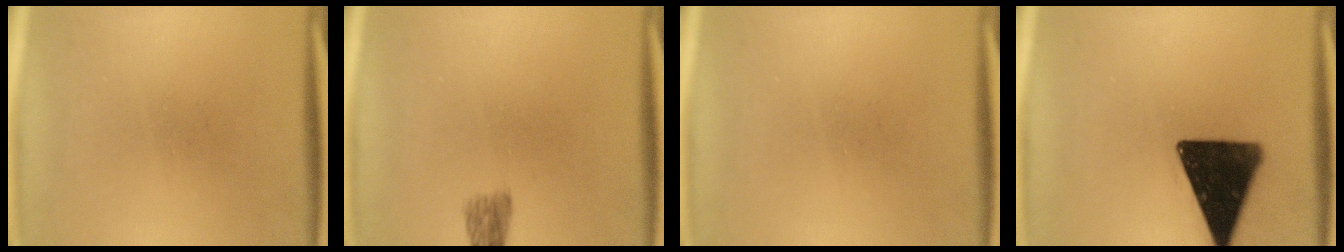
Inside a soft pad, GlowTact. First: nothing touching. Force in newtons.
{"total": 2.5}
{"total": 0.0}
{"total": 16.3}